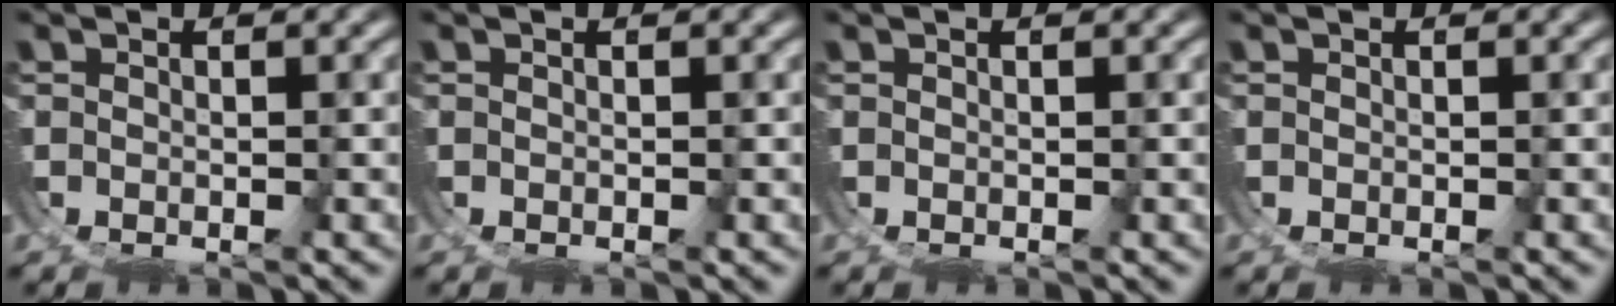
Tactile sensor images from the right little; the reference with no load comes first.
{"total": 0.0}
{"total": 0.0}
{"total": 0.0}